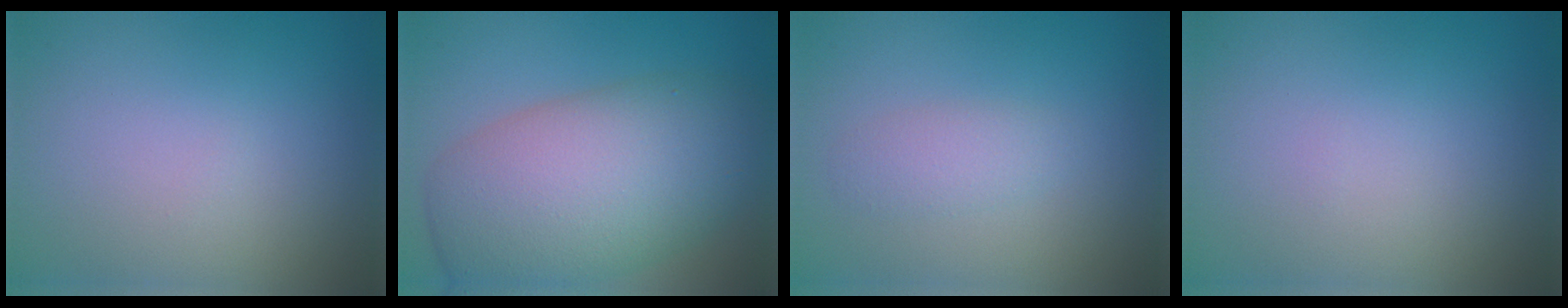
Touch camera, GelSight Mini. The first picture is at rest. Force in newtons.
{"total": 10.5, "press": 10.5, "slide": 0.1}
{"total": 1.6, "press": 1.6, "slide": 0.1}
{"total": 0.0}